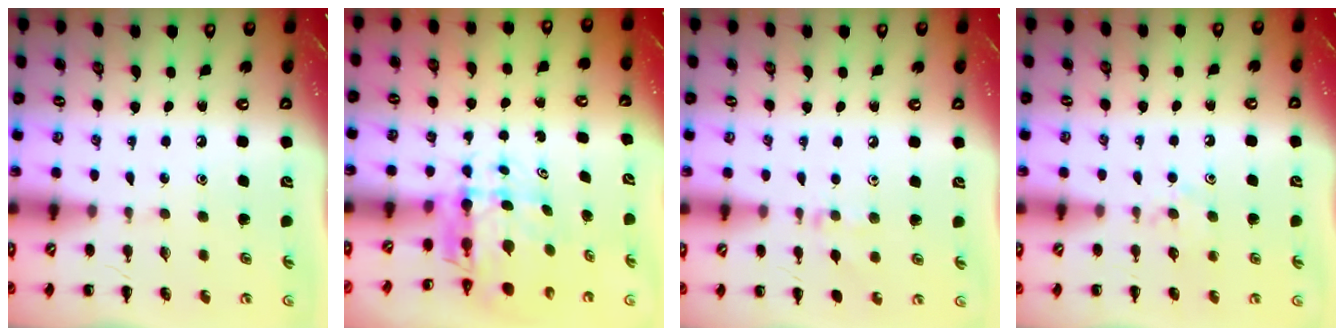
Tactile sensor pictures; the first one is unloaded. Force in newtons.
{"total": 6.3, "press": 6.2, "slide": 1.5}
{"total": 7.0, "press": 6.7, "slide": 1.9}
{"total": 5.3, "press": 5.0, "slide": 1.8}